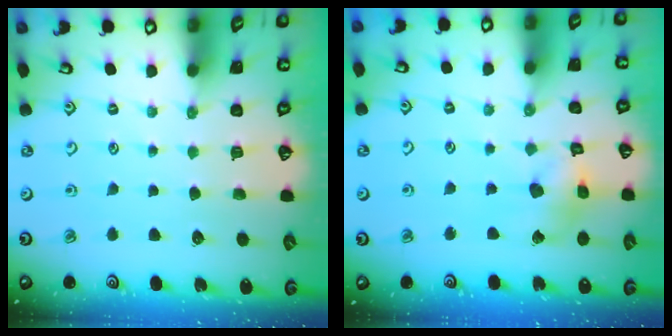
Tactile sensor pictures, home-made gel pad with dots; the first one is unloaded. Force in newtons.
{"total": 9.9, "press": 9.8, "slide": 1.3}